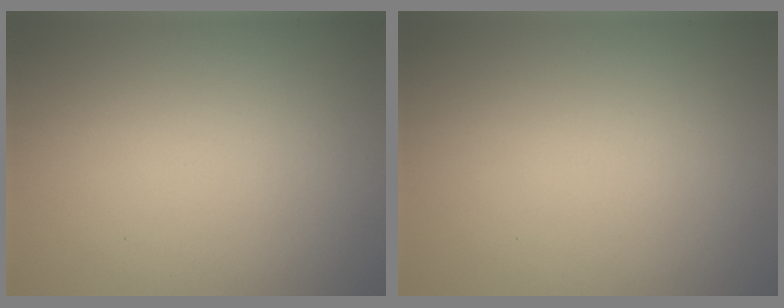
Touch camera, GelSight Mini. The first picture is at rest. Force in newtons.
{"total": 0.0}